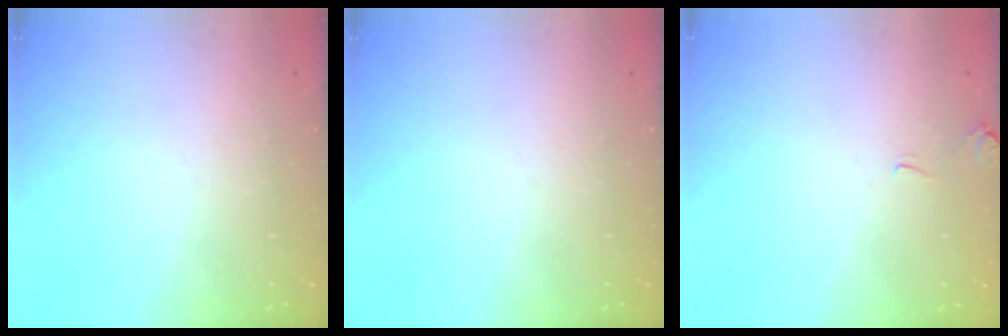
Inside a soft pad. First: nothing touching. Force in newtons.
{"total": 0.0}
{"total": 0.6, "press": 0.1, "slide": 0.6}